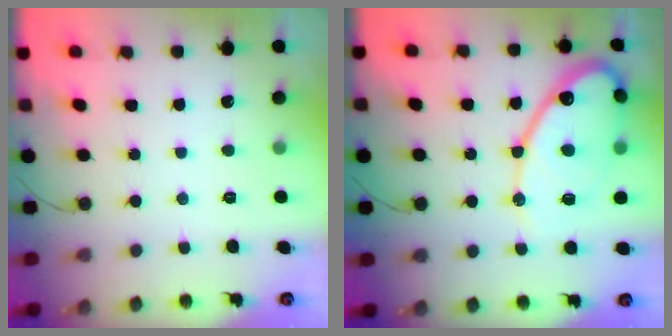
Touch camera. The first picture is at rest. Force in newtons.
{"total": 16.3, "press": 16.2, "slide": 1.4}